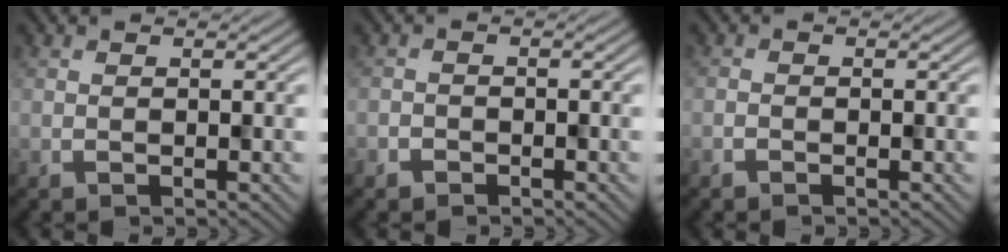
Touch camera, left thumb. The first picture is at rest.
{"total": 1.1, "force": [-0.8, 0.6, -0.4], "torque": [0.013, 0.000, -0.017]}
{"total": 0.8, "force": [-0.7, 0.2, -0.1], "torque": [0.004, -0.001, -0.014]}